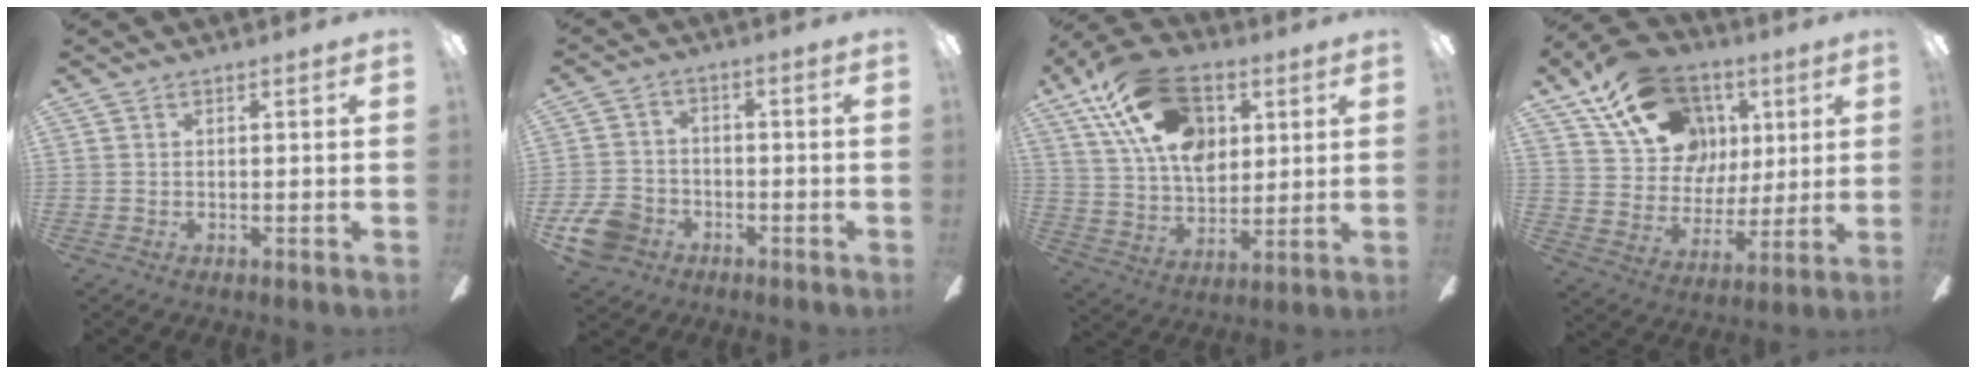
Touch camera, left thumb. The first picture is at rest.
{"total": 8.8, "force": [-4.8, 6.4, 3.5], "torque": [-0.085, 0.038, -0.091]}
{"total": 20.2, "force": [9.4, 12.6, 12.6], "torque": [-0.222, -0.018, 0.174]}
{"total": 20.7, "force": [10.0, 15.1, 10.1], "torque": [-0.168, -0.034, 0.192]}